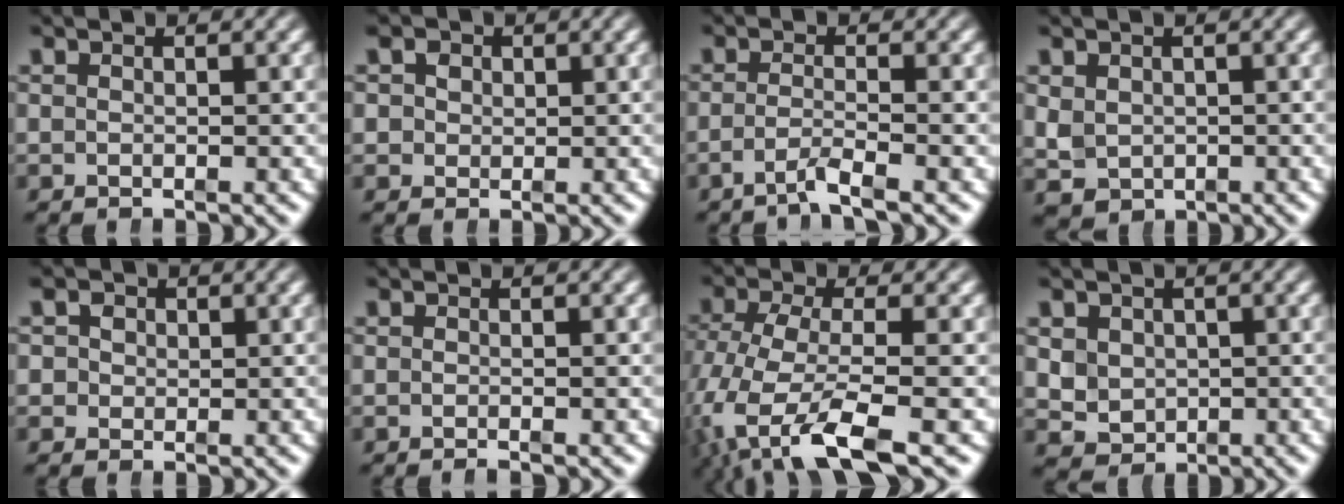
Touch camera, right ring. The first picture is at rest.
{"total": 2.6, "force": [0.7, 2.4, 0.9], "torque": [-0.026, -0.008, 0.016]}
{"total": 2.5, "force": [-1.8, -0.2, 1.8], "torque": [-0.038, -0.016, -0.027]}
{"total": 3.9, "force": [-0.3, 3.4, 1.7], "torque": [-0.052, -0.034, 0.013]}
{"total": 2.8, "force": [0.3, 2.7, 0.8], "torque": [-0.022, -0.004, 0.001]}
{"total": 0.9, "force": [-0.7, 0.0, 0.5], "torque": [-0.005, 0.004, -0.015]}
{"total": 8.9, "force": [-3.7, 4.9, 6.5], "torque": [-0.154, -0.053, -0.038]}
{"total": 5.2, "force": [-0.3, 4.7, 2.1], "torque": [-0.057, -0.032, 0.012]}